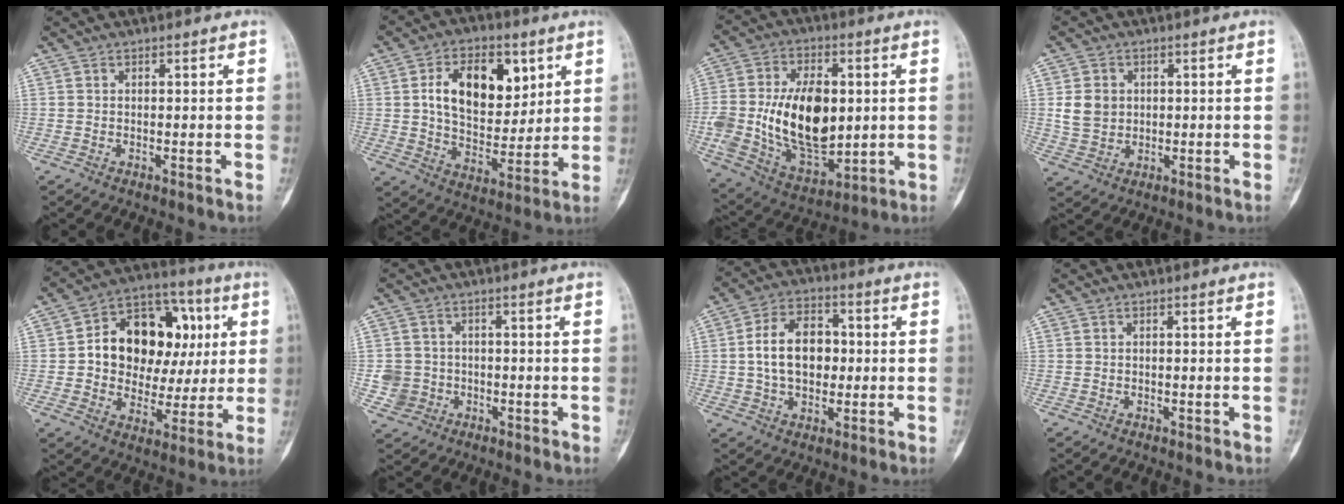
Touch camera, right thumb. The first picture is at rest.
{"total": 16.5, "force": [5.1, 10.3, 11.8], "torque": [-0.146, -0.014, 0.091]}
{"total": 22.0, "force": [0.3, 13.5, 17.4], "torque": [-0.291, -0.007, 0.027]}
{"total": 6.0, "force": [0.8, 5.0, 3.2], "torque": [-0.042, -0.001, 0.021]}
{"total": 21.0, "force": [3.4, 14.7, 14.6], "torque": [-0.168, 0.032, 0.055]}
{"total": 5.2, "force": [-1.3, 4.9, 0.9], "torque": [0.006, 0.013, -0.022]}
{"total": 12.1, "force": [0.3, 8.3, 8.8], "torque": [-0.126, 0.019, 0.000]}
{"total": 0.0}